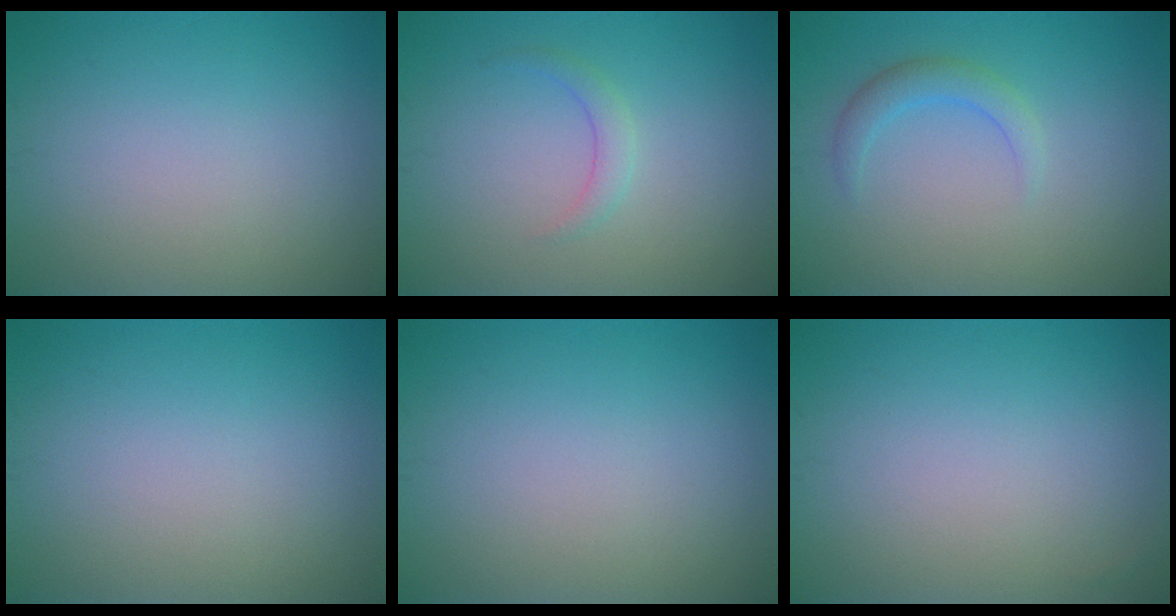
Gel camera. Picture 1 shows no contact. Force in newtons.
{"total": 1.4, "press": 1.4, "slide": 0.1}
{"total": 2.0, "press": 2.0, "slide": 0.1}
{"total": 0.0}
{"total": 0.0}
{"total": 0.0}